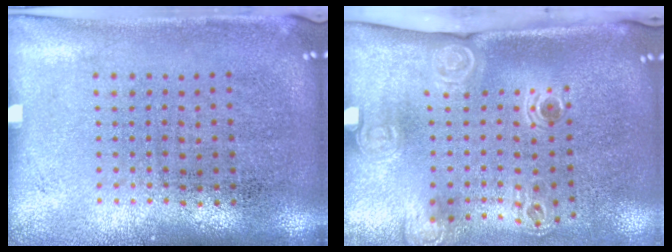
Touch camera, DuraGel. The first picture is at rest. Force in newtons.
{"total": 2.4, "press": 1.7, "slide": 1.7}